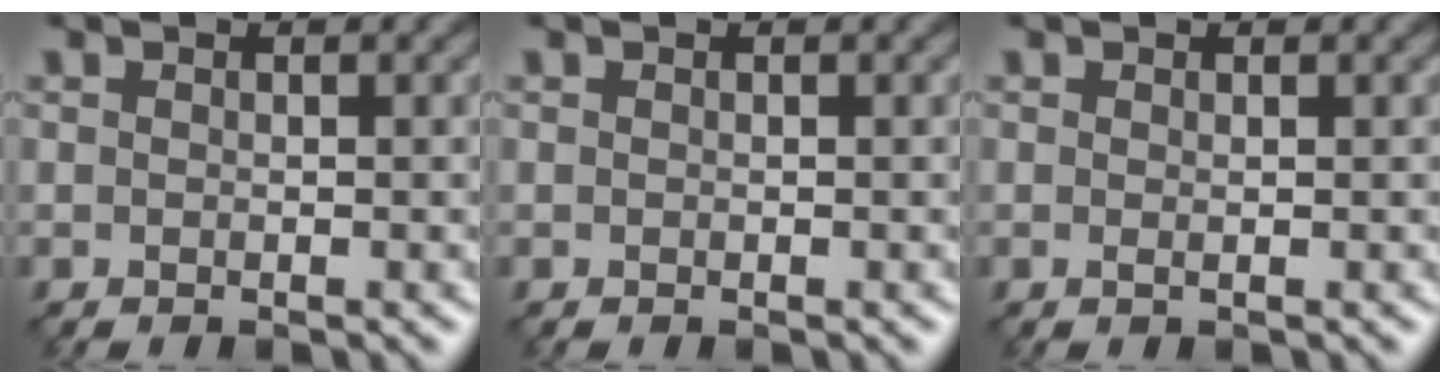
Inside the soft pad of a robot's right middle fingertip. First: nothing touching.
{"total": 0.0}
{"total": 0.0}